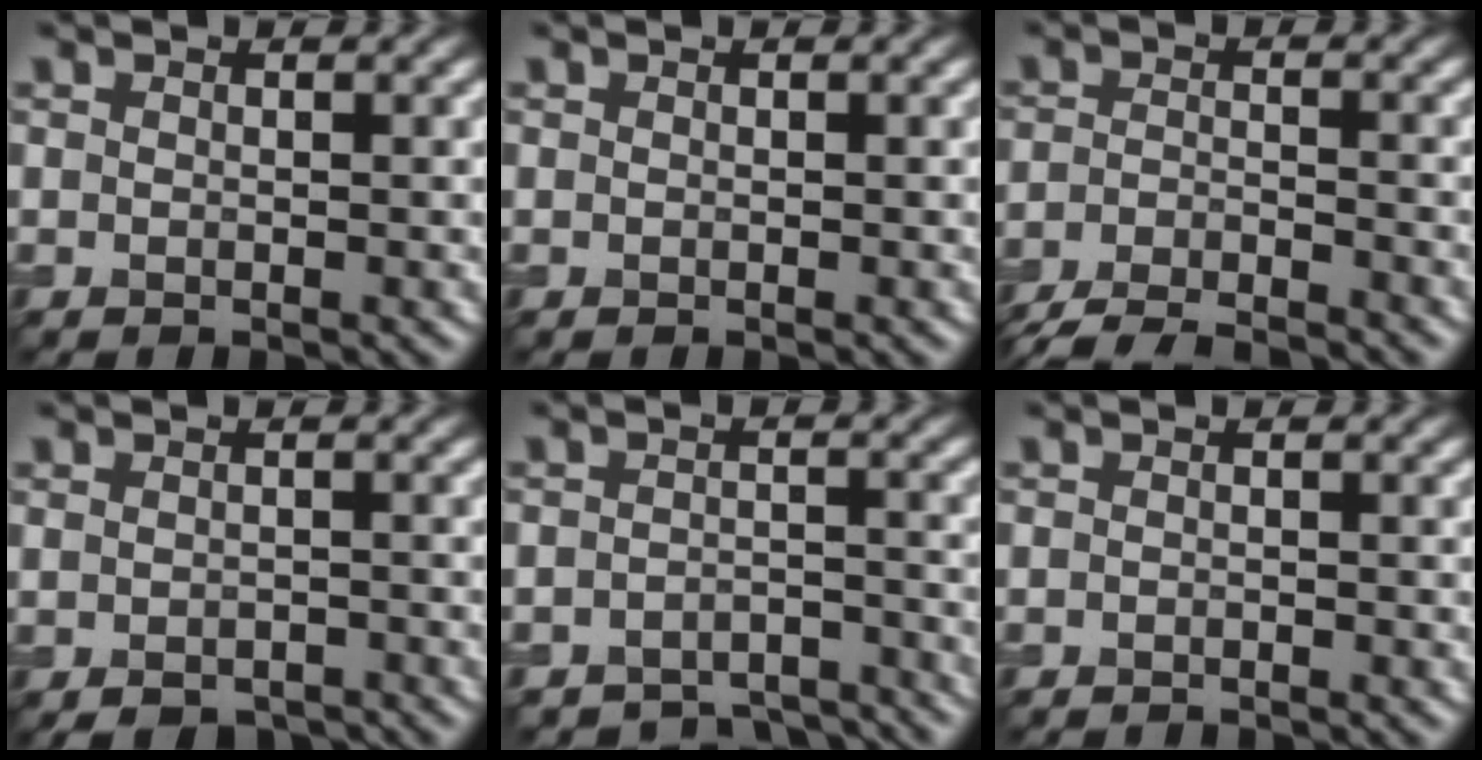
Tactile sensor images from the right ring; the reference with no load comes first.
{"total": 0.0}
{"total": 7.0, "force": [-6.3, 1.2, 2.7], "torque": [-0.049, -0.021, -0.110]}
{"total": 2.8, "force": [-1.9, 1.4, 1.5], "torque": [-0.022, -0.010, -0.028]}
{"total": 5.0, "force": [-4.7, 1.7, 0.9], "torque": [-0.005, -0.012, -0.068]}
{"total": 1.0, "force": [-1.0, 0.1, 0.2], "torque": [-0.002, -0.007, -0.018]}